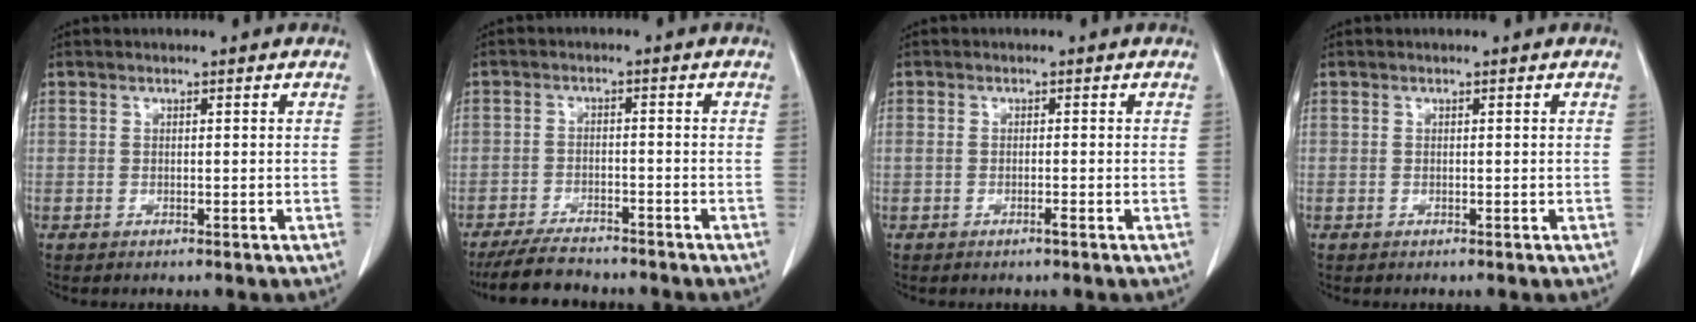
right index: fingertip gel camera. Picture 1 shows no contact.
{"total": 6.9, "force": [-6.2, 1.9, 2.4], "torque": [-0.043, -0.016, -0.103]}
{"total": 1.0, "force": [-0.6, 0.1, 0.9], "torque": [-0.020, 0.004, -0.008]}
{"total": 0.0}